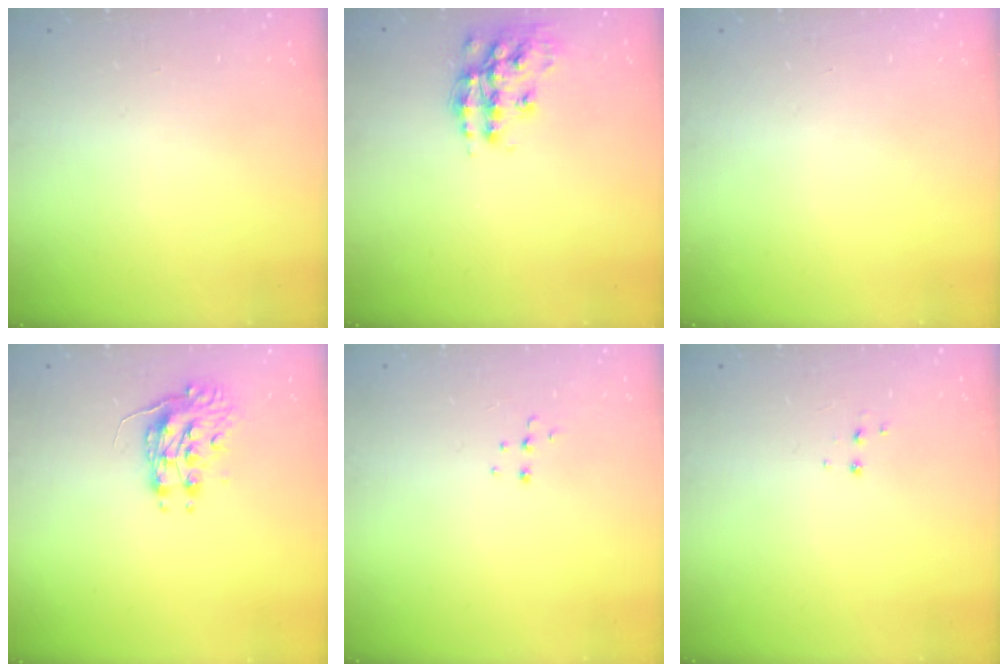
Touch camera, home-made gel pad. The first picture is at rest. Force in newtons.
{"total": 13.7, "press": 13.7, "slide": 0.9}
{"total": 0.0}
{"total": 8.2, "press": 8.2, "slide": 0.3}
{"total": 5.1, "press": 5.0, "slide": 0.4}
{"total": 3.3, "press": 3.2, "slide": 0.4}